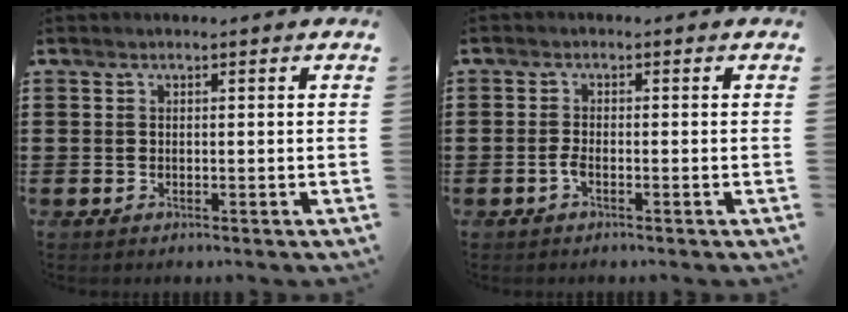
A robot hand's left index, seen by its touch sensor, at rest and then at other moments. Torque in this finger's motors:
{"motor_torque": [0.32, 0.19, 0.12, 0.05]}